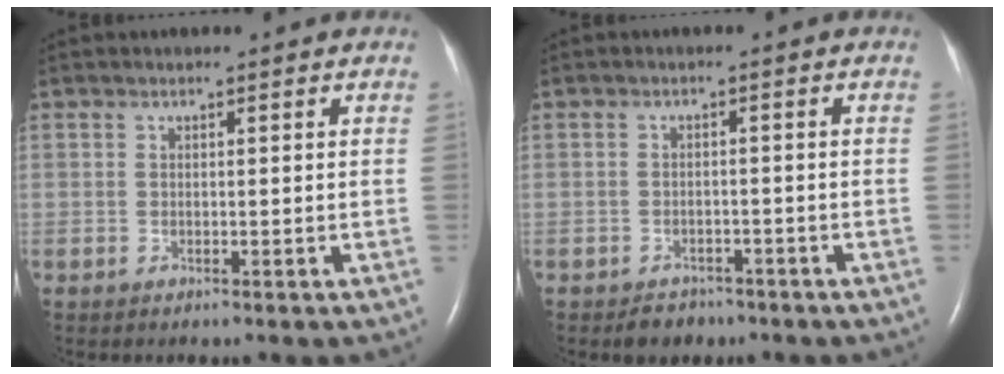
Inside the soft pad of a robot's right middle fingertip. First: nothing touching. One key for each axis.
{"total": 2.8, "fx": -2.0, "fy": 1.8, "fz": 0.4, "tx": -0.012, "ty": 0.005, "tz": -0.025}